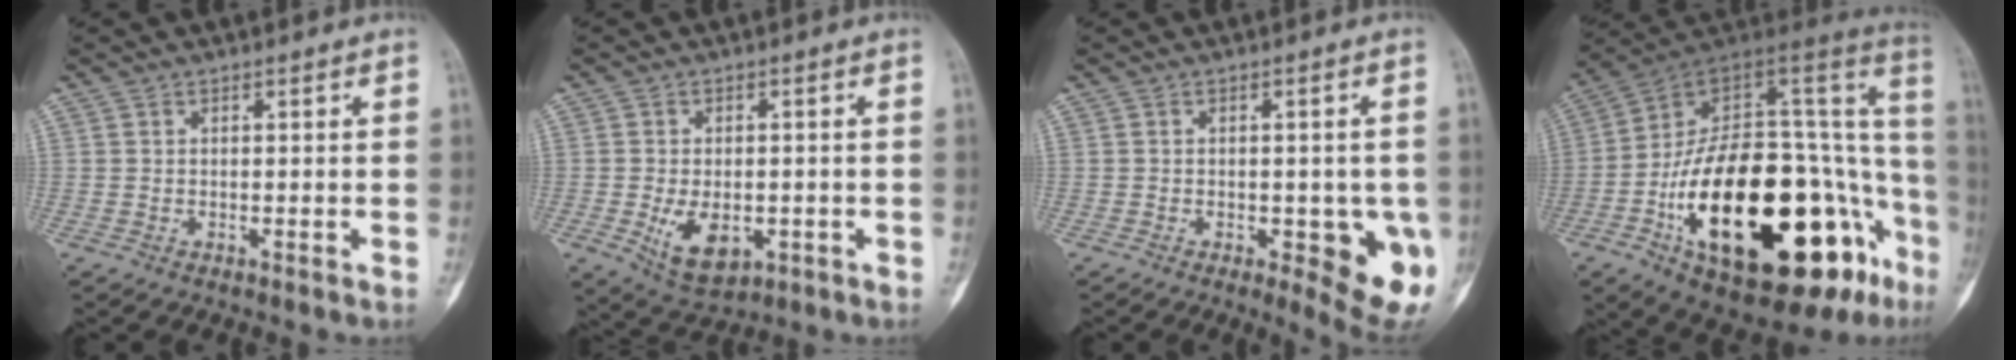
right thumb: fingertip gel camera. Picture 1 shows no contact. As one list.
[{"total": 8.2, "force": [-2.1, 5.0, 6.2], "torque": [-0.089, -0.005, -0.022]}, {"total": 11.2, "force": [-3.1, 4.4, 9.9], "torque": [-0.095, -0.011, -0.027]}, {"total": 37.4, "force": [-11.8, 16.7, 31.3], "torque": [-0.393, 0.057, -0.179]}]